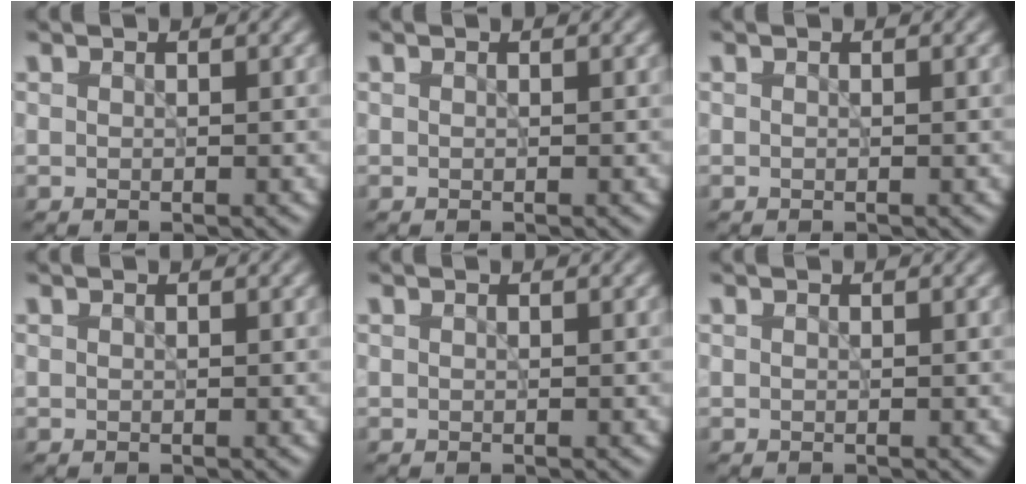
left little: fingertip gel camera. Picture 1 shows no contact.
{"total": 0.0}
{"total": 0.0}
{"total": 0.0}
{"total": 0.0}
{"total": 0.0}